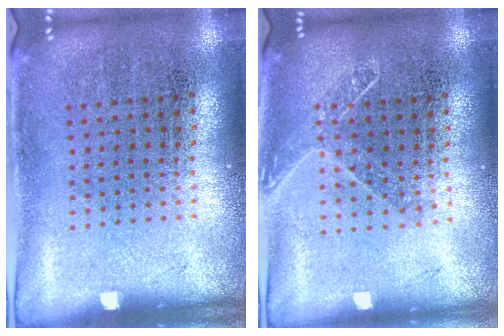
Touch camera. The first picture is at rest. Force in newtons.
{"total": 1.4, "press": 1.1, "slide": 0.8}